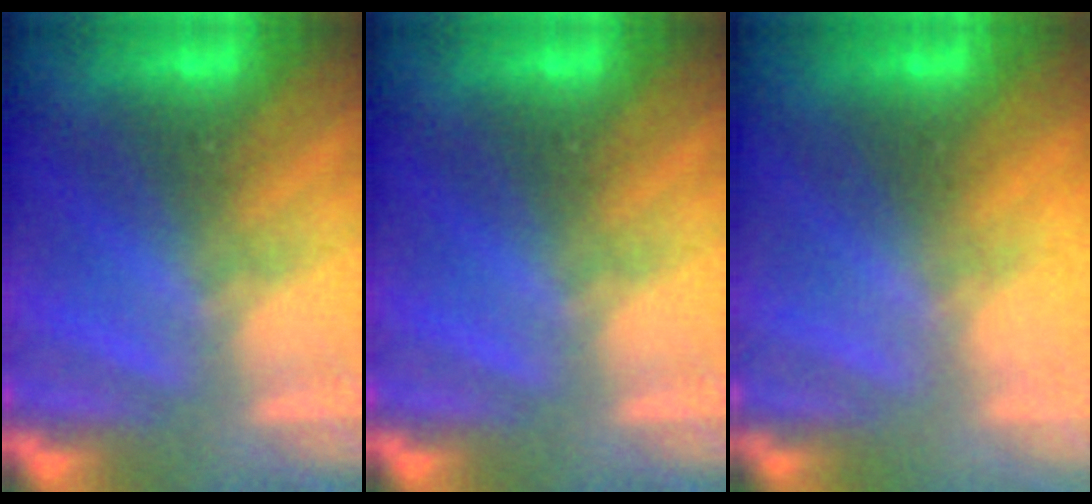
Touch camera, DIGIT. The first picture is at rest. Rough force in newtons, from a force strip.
{"total": 0.0}
{"total": 3.4}